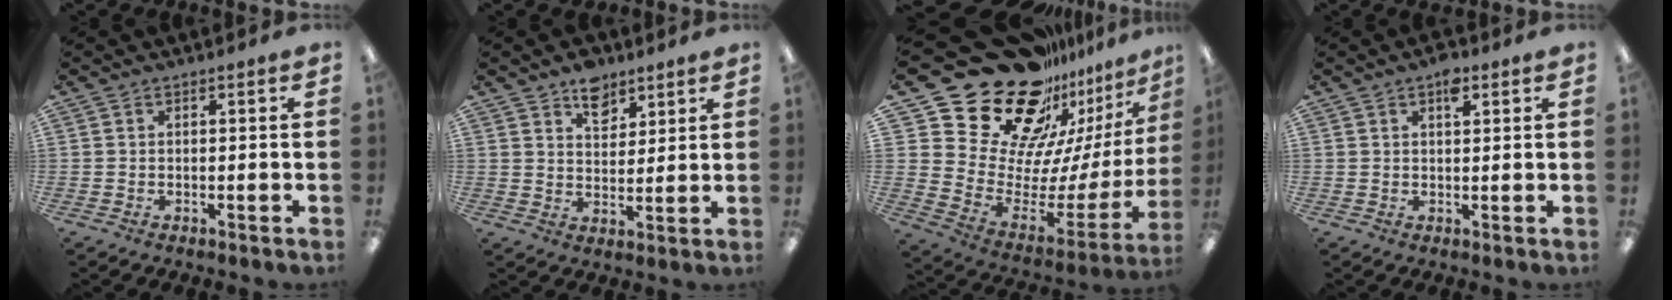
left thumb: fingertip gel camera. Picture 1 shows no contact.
{"total": 7.1, "force": [5.2, 4.1, 2.5], "torque": [-0.027, -0.024, 0.090]}
{"total": 30.4, "force": [21.5, 15.8, 14.5], "torque": [-0.234, -0.188, 0.423]}
{"total": 3.7, "force": [2.0, 1.7, 2.6], "torque": [-0.032, -0.005, 0.029]}